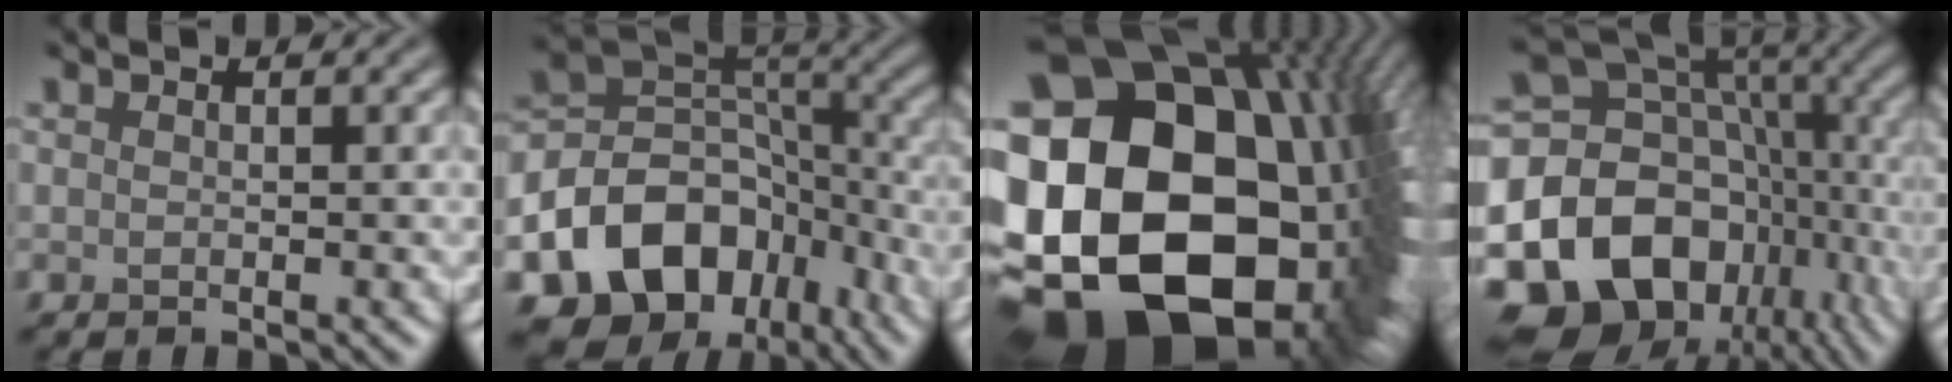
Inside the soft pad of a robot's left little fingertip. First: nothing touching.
{"total": 13.1, "force": [-6.9, 9.4, 6.0], "torque": [-0.115, 0.002, -0.114]}
{"total": 25.3, "force": [-3.6, 20.0, 15.2], "torque": [-0.279, -0.057, -0.083]}
{"total": 19.2, "force": [-5.7, 14.7, 11.0], "torque": [-0.203, 0.009, -0.078]}